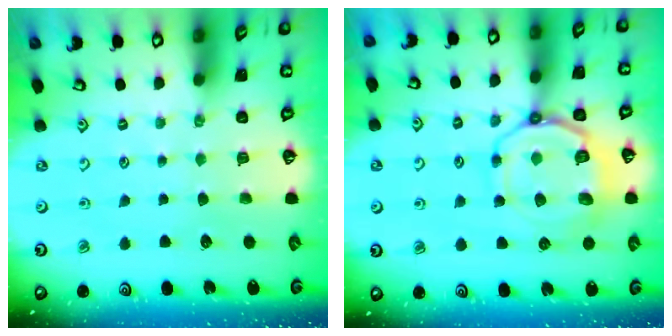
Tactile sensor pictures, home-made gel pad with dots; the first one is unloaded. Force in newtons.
{"total": 12.6, "press": 12.5, "slide": 1.4}